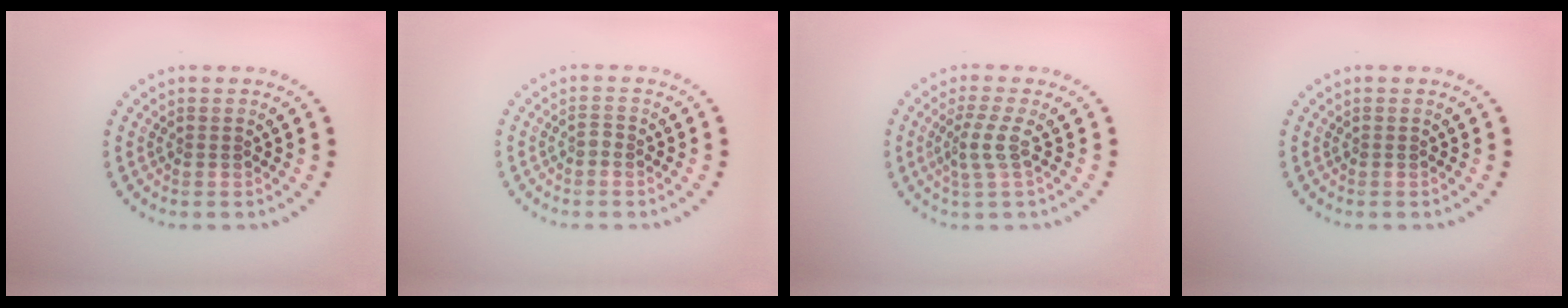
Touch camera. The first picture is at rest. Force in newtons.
{"total": 0.7, "press": 0.6, "slide": 0.3}
{"total": 2.3, "press": 1.6, "slide": 1.7}
{"total": 0.0}